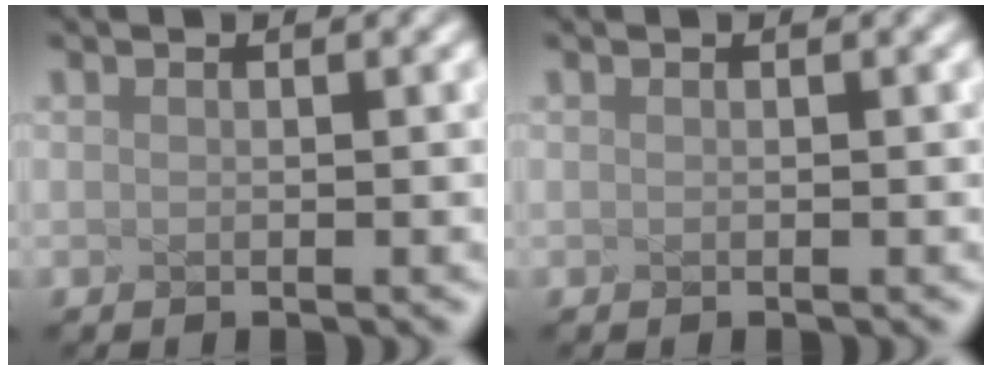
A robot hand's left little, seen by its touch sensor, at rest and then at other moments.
{"total": 0.0}